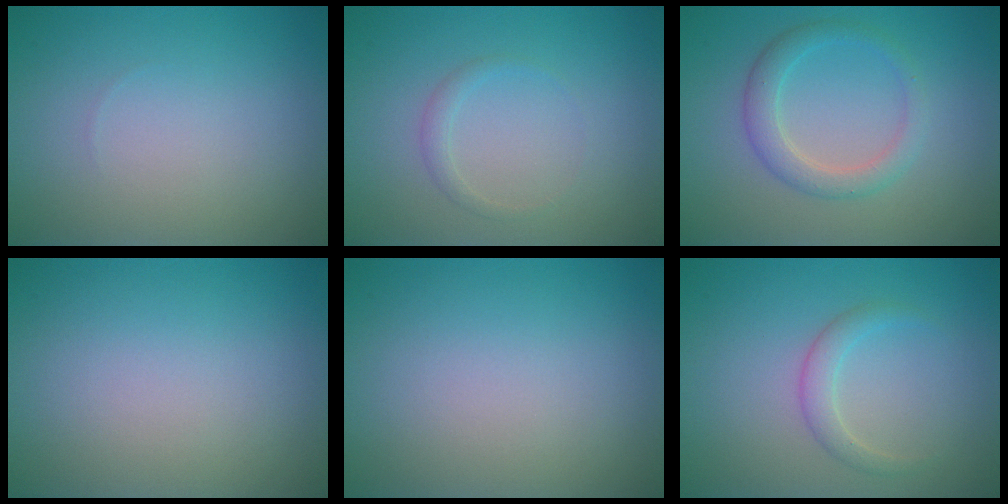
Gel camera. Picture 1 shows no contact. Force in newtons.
{"total": 1.0, "press": 1.0, "slide": 0.1}
{"total": 2.7, "press": 2.7, "slide": 0.2}
{"total": 0.0}
{"total": 0.0}
{"total": 1.7, "press": 1.7, "slide": 0.1}